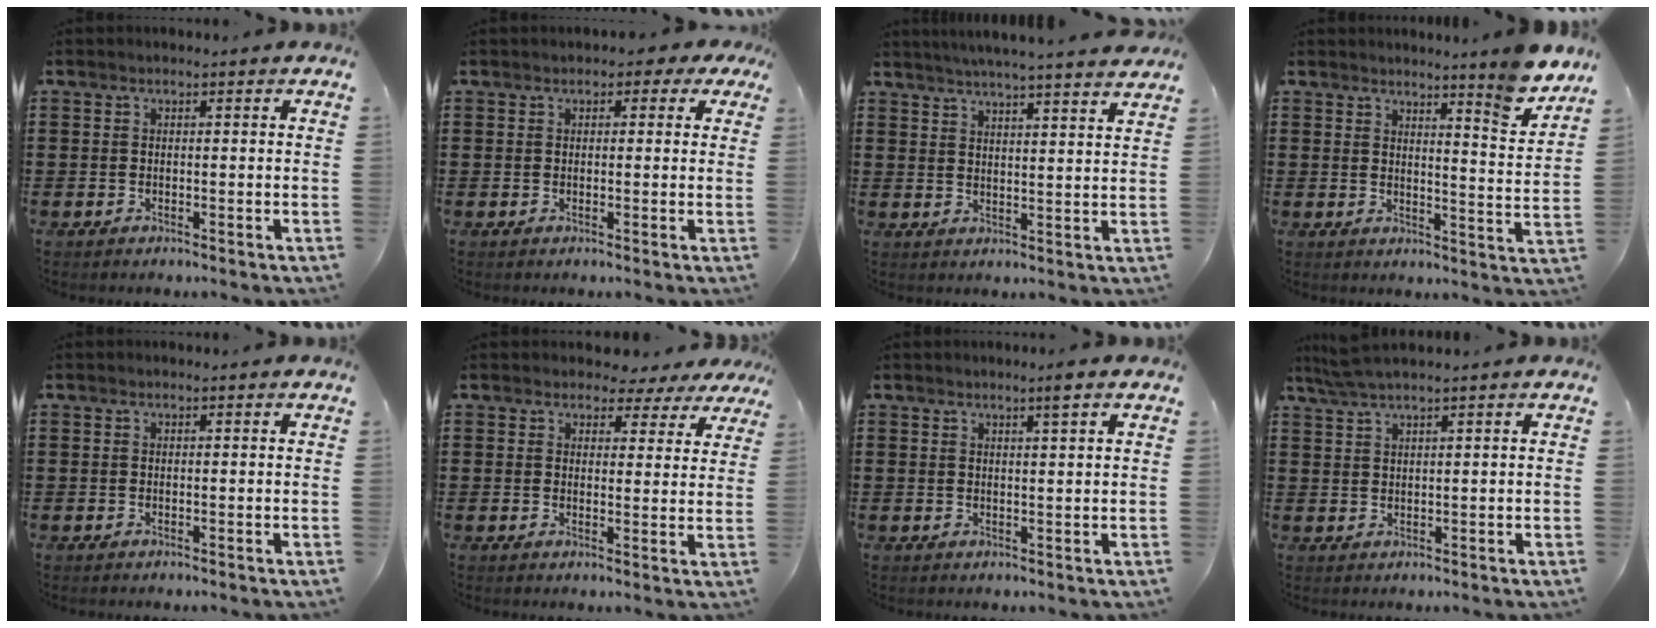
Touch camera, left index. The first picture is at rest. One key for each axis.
{"total": 1.6, "fx": 0.5, "fy": 1.2, "fz": 1.0, "tx": -0.017, "ty": 0.005, "tz": 0.004}
{"total": 4.1, "fx": 3.9, "fy": -0.7, "fz": 1.1, "tx": -0.036, "ty": -0.019, "tz": 0.066}
{"total": 6.3, "fx": 5.8, "fy": -0.6, "fz": 2.3, "tx": -0.036, "ty": -0.048, "tz": 0.096}
{"total": 0.0}
{"total": 3.2, "fx": 2.7, "fy": 1.7, "fz": 0.6, "tx": -0.018, "ty": -0.003, "tz": 0.047}
{"total": 2.4, "fx": 1.7, "fy": -0.3, "fz": 1.7, "tx": -0.025, "ty": -0.007, "tz": 0.029}
{"total": 3.0, "fx": 2.3, "fy": 0.0, "fz": 1.9, "tx": -0.042, "ty": 0.001, "tz": 0.042}